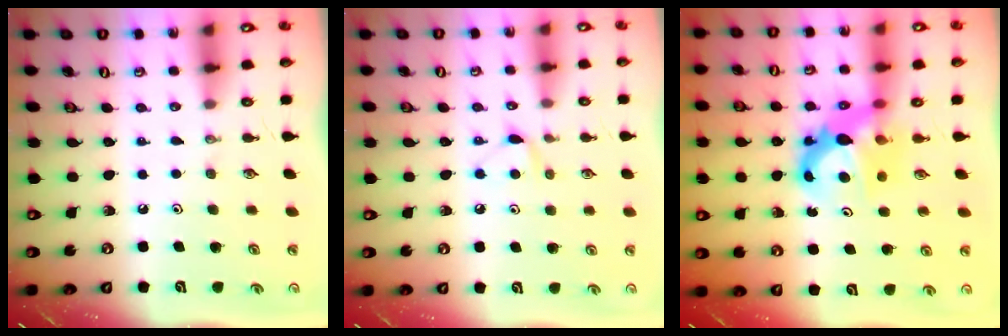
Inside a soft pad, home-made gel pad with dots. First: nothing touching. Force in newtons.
{"total": 5.6, "press": 5.5, "slide": 0.7}
{"total": 8.6, "press": 8.5, "slide": 0.5}